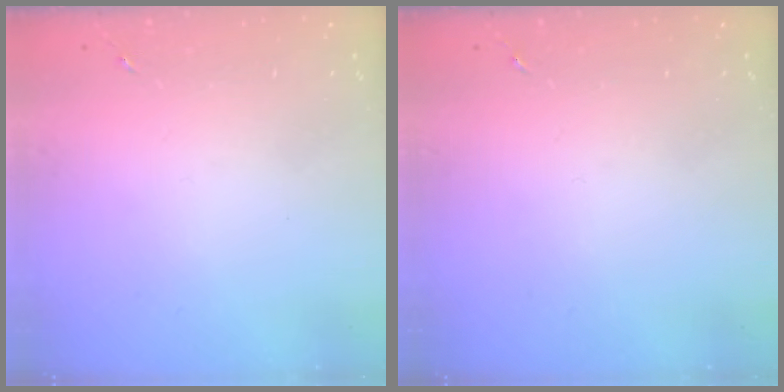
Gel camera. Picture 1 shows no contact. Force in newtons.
{"total": 0.0}